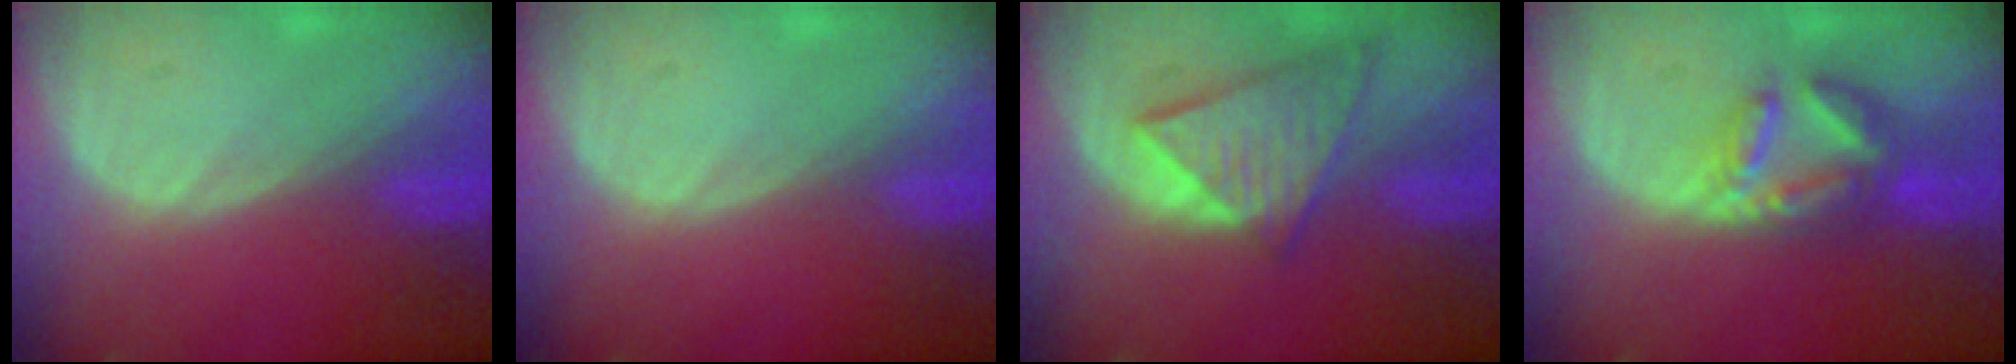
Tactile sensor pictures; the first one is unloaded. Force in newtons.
{"total": 0.0}
{"total": 8.6, "press": 7.5, "slide": 4.3}
{"total": 7.2, "press": 6.3, "slide": 3.5}